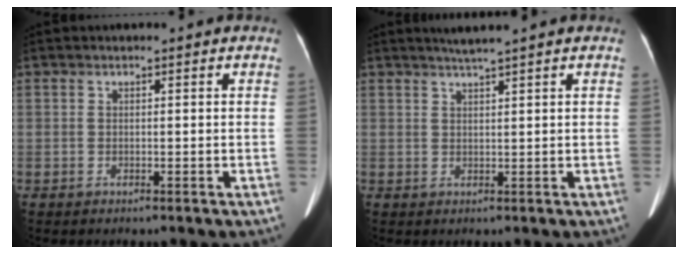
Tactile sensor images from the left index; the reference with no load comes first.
{"total": 2.8, "force": [2.3, -0.8, 1.3], "torque": [-0.020, 0.006, 0.042]}